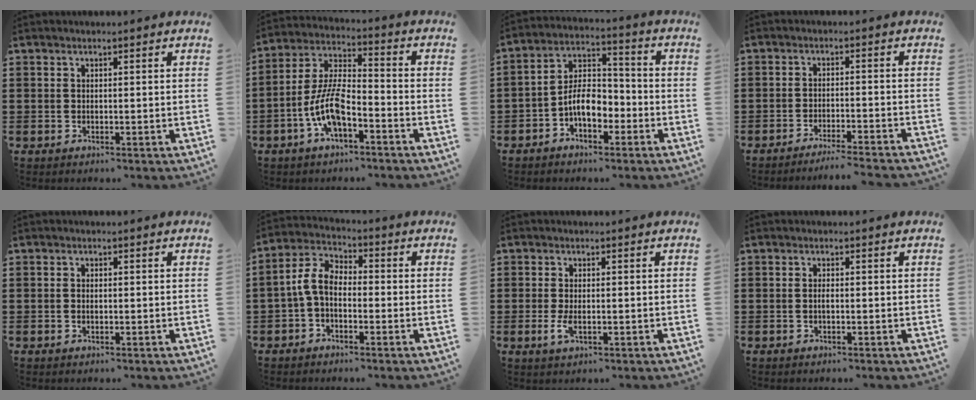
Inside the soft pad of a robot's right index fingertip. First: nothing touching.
{"total": 9.3, "force": [-4.1, 3.7, 7.4], "torque": [-0.177, -0.001, -0.082]}
{"total": 7.0, "force": [-3.1, 3.9, 4.9], "torque": [-0.099, 0.014, -0.061]}
{"total": 3.0, "force": [-2.9, -0.5, 0.7], "torque": [-0.014, -0.004, -0.060]}
{"total": 0.7, "force": [-0.1, 0.4, 0.6], "torque": [-0.013, 0.001, -0.001]}
{"total": 5.4, "force": [-1.1, 3.4, 4.0], "torque": [-0.116, 0.001, -0.031]}
{"total": 2.6, "force": [-0.5, 1.1, 2.3], "torque": [-0.060, -0.008, -0.012]}
{"total": 0.7, "force": [-0.1, 0.3, 0.6], "torque": [-0.014, -0.001, -0.001]}